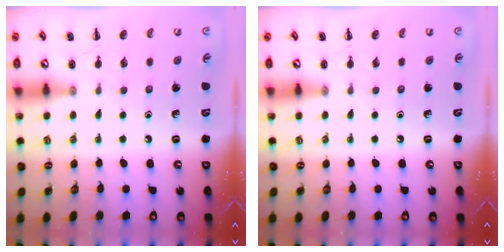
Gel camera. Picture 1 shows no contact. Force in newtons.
{"total": 0.0}